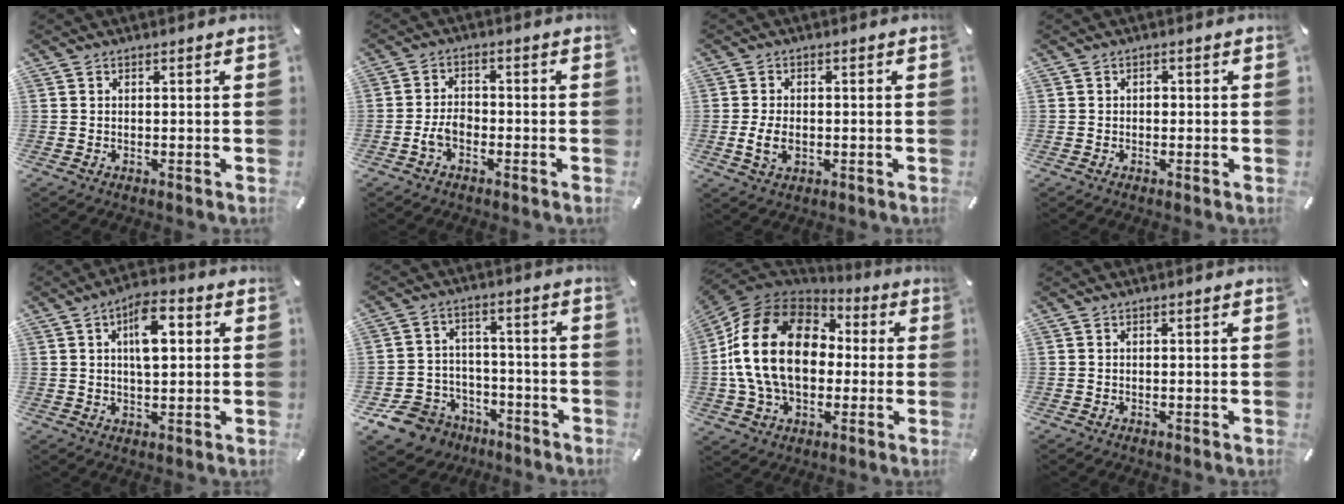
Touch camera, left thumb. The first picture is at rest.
{"total": 4.2, "force": [-2.1, 2.4, 2.7], "torque": [-0.056, 0.011, -0.041]}
{"total": 4.7, "force": [-1.0, 3.0, 3.4], "torque": [-0.077, 0.000, -0.019]}
{"total": 1.0, "force": [-0.1, 0.8, 0.6], "torque": [-0.012, 0.004, -0.003]}
{"total": 9.3, "force": [2.6, 4.6, 7.6], "torque": [-0.111, -0.003, 0.039]}
{"total": 9.9, "force": [-6.3, 7.3, 1.9], "torque": [-0.049, 0.045, -0.113]}
{"total": 22.4, "force": [0.4, 16.6, 15.1], "torque": [-0.319, 0.021, 0.008]}
{"total": 0.0}